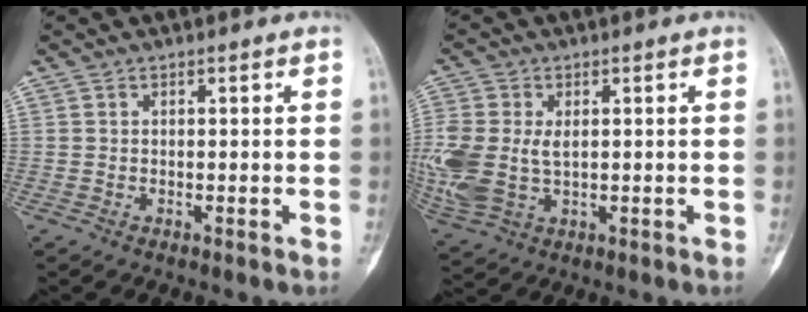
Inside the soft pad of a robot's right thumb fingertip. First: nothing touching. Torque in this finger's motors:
{"motor_torque": [0.02, 0.16, 0.67, -0.36, 0.13]}